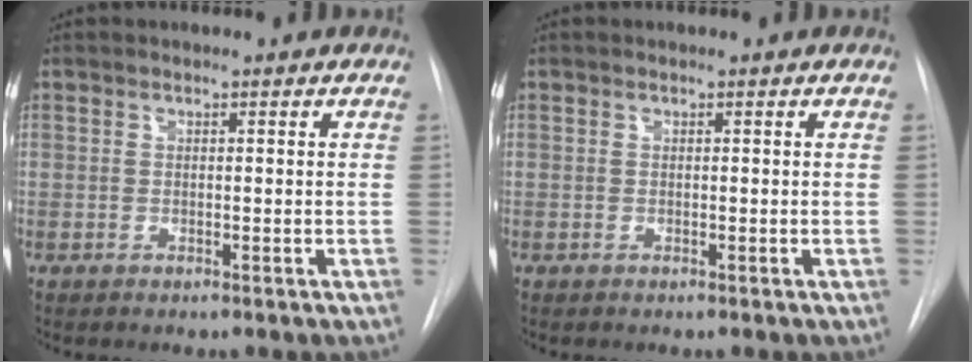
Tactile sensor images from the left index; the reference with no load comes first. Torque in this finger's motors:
{"motor_torque": [-0.36, 0.39, 0.00, 0.00]}